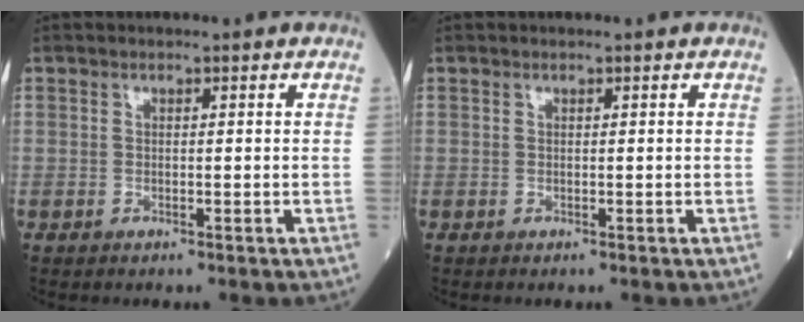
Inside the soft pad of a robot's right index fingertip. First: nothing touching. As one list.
[{"total": 0.0}]